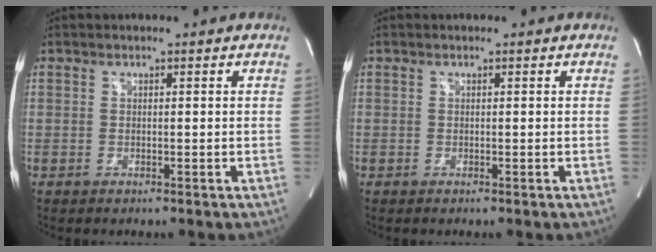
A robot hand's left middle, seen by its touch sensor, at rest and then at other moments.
{"total": 0.0}